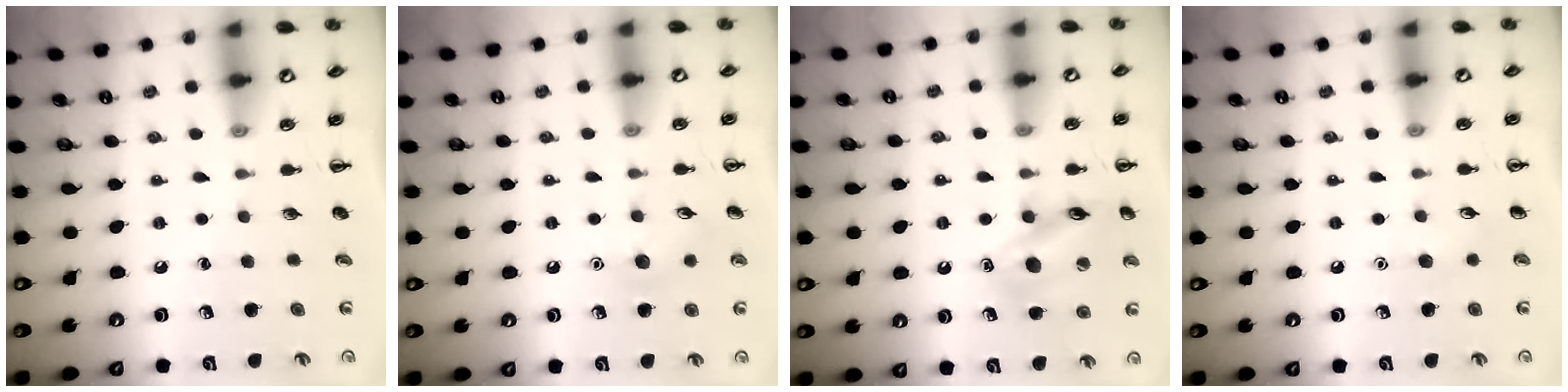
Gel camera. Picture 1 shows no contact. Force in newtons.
{"total": 6.9, "press": 6.7, "slide": 1.8}
{"total": 14.2, "press": 14.2, "slide": 1.4}
{"total": 4.4, "press": 4.3, "slide": 1.2}